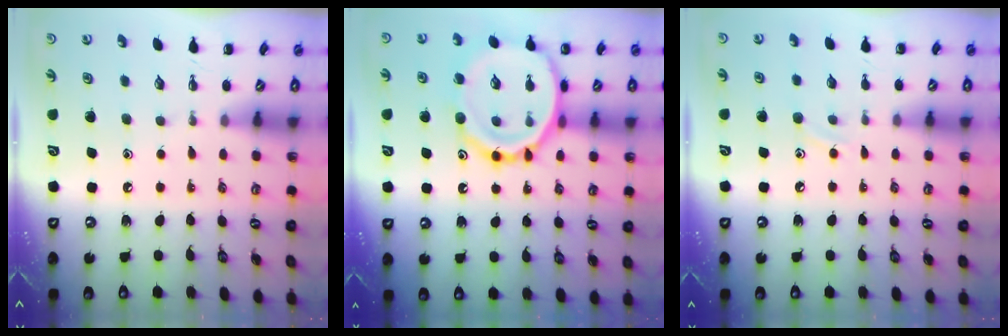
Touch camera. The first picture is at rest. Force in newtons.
{"total": 19.3, "press": 19.3, "slide": 1.6}
{"total": 6.6, "press": 6.5, "slide": 1.1}